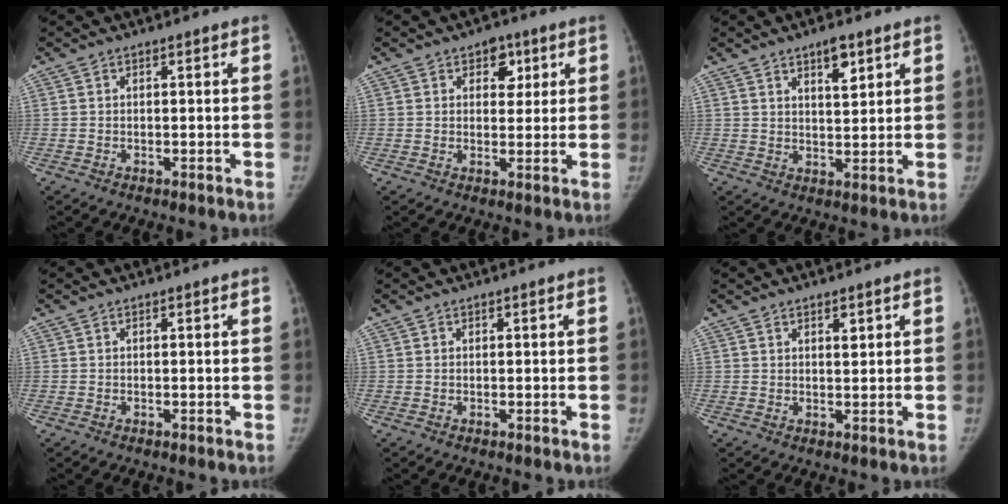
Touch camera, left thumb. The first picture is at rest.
{"total": 4.6, "force": [2.1, 3.3, 2.5], "torque": [0.000, -0.006, 0.026]}
{"total": 5.0, "force": [3.0, 1.9, 3.6], "torque": [-0.043, -0.020, 0.049]}
{"total": 0.0}
{"total": 0.0}
{"total": 1.9, "force": [1.1, 0.8, 1.3], "torque": [-0.013, -0.007, 0.019]}